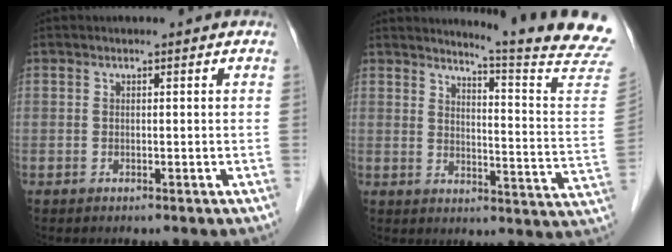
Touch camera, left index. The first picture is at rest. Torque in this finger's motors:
{"motor_torque": [-1.06, -1.08, 0.05, 0.04]}